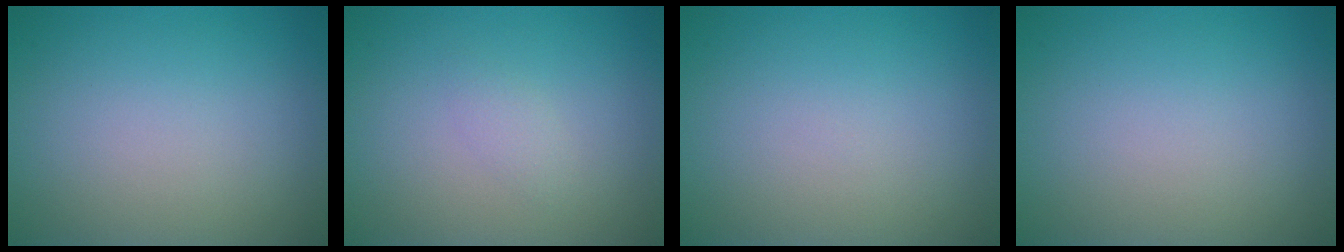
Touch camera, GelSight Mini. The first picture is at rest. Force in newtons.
{"total": 1.0, "press": 1.0, "slide": 0.0}
{"total": 0.0}
{"total": 0.0}